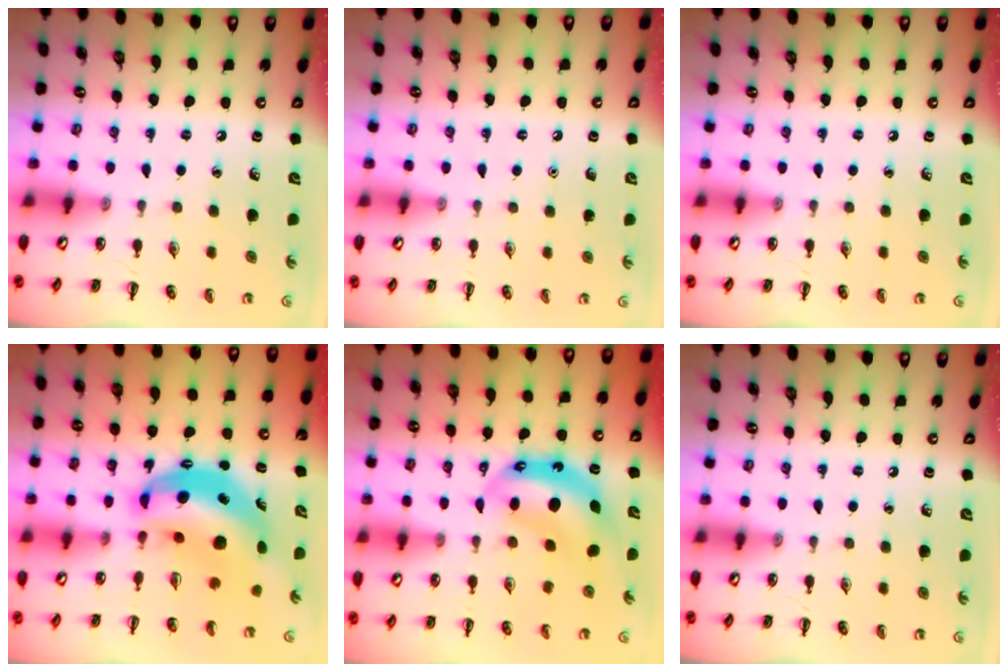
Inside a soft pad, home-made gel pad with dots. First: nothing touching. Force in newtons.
{"total": 1.6, "press": 1.6, "slide": 0.1}
{"total": 0.0}
{"total": 10.2, "press": 10.0, "slide": 2.2}
{"total": 8.6, "press": 8.4, "slide": 1.9}
{"total": 0.0}